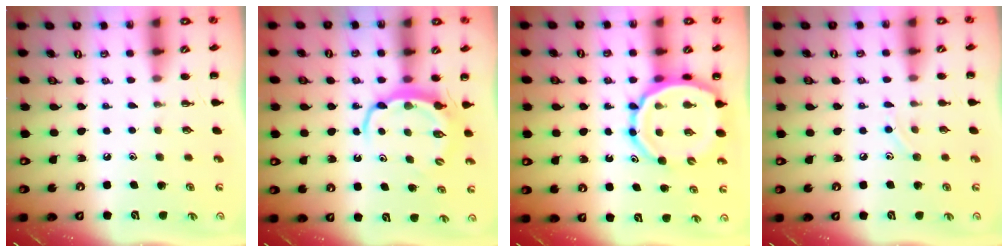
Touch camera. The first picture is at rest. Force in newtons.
{"total": 6.2, "press": 6.2, "slide": 0.5}
{"total": 13.6, "press": 13.0, "slide": 3.9}
{"total": 6.5, "press": 6.2, "slide": 1.9}